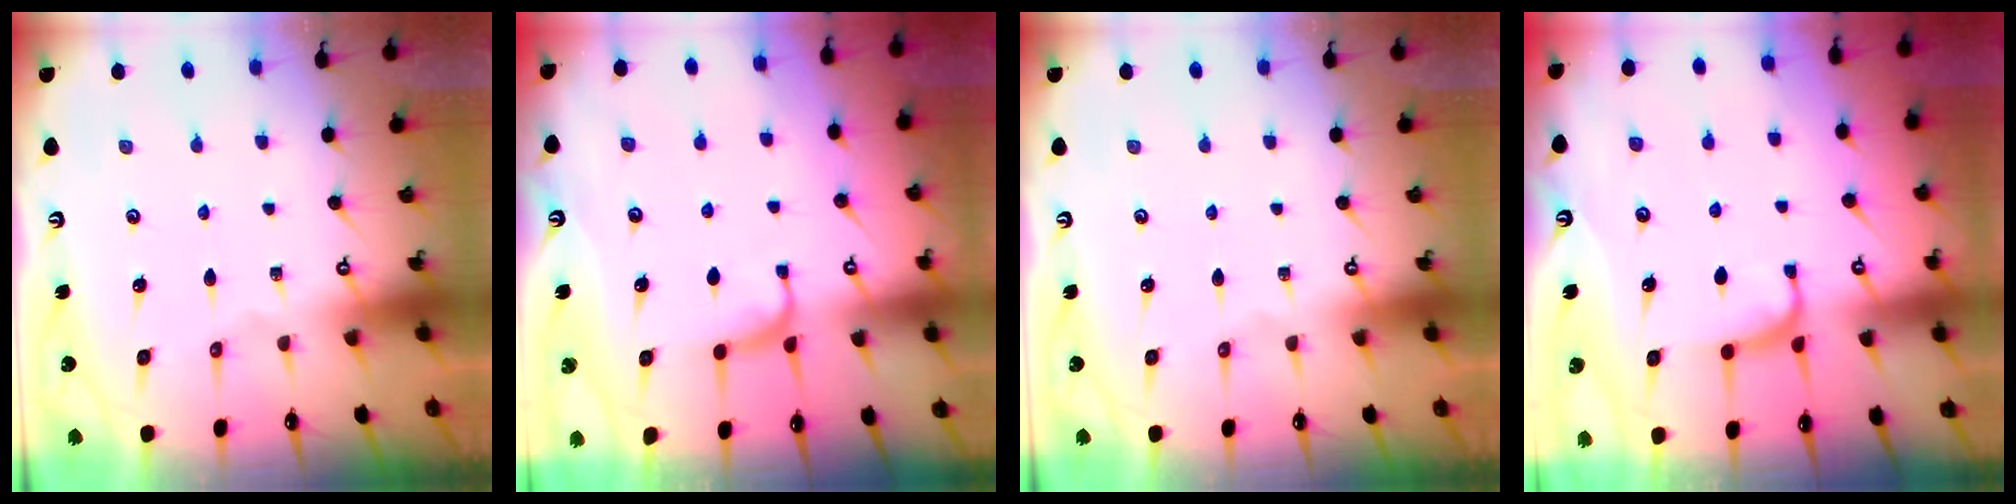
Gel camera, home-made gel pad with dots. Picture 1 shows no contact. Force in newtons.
{"total": 2.0, "press": 1.9, "slide": 0.4}
{"total": 0.0}
{"total": 1.0, "press": 0.9, "slide": 0.5}